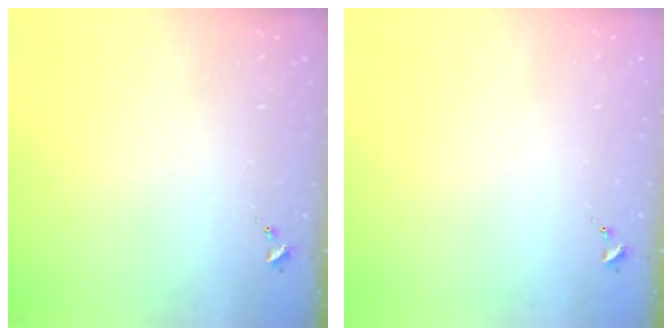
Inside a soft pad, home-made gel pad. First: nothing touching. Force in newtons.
{"total": 0.0}